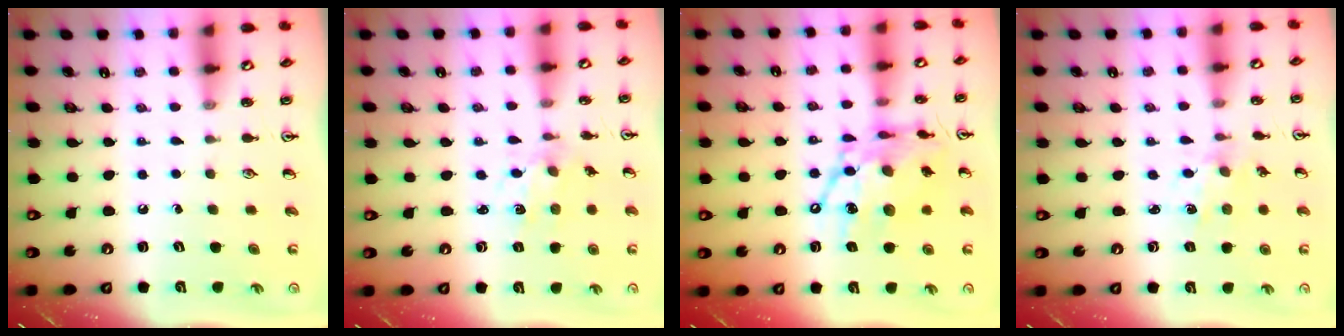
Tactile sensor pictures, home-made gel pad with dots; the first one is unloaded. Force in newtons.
{"total": 2.6, "press": 2.5, "slide": 0.4}
{"total": 16.2, "press": 16.1, "slide": 1.3}
{"total": 1.6, "press": 1.6, "slide": 0.1}